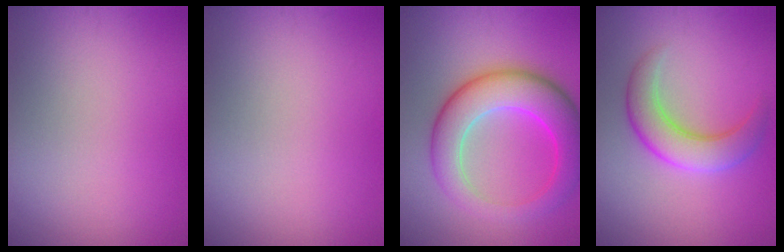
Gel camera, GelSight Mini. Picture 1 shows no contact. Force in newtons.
{"total": 0.0}
{"total": 8.0, "press": 8.0, "slide": 0.1}
{"total": 4.6, "press": 4.6, "slide": 0.2}